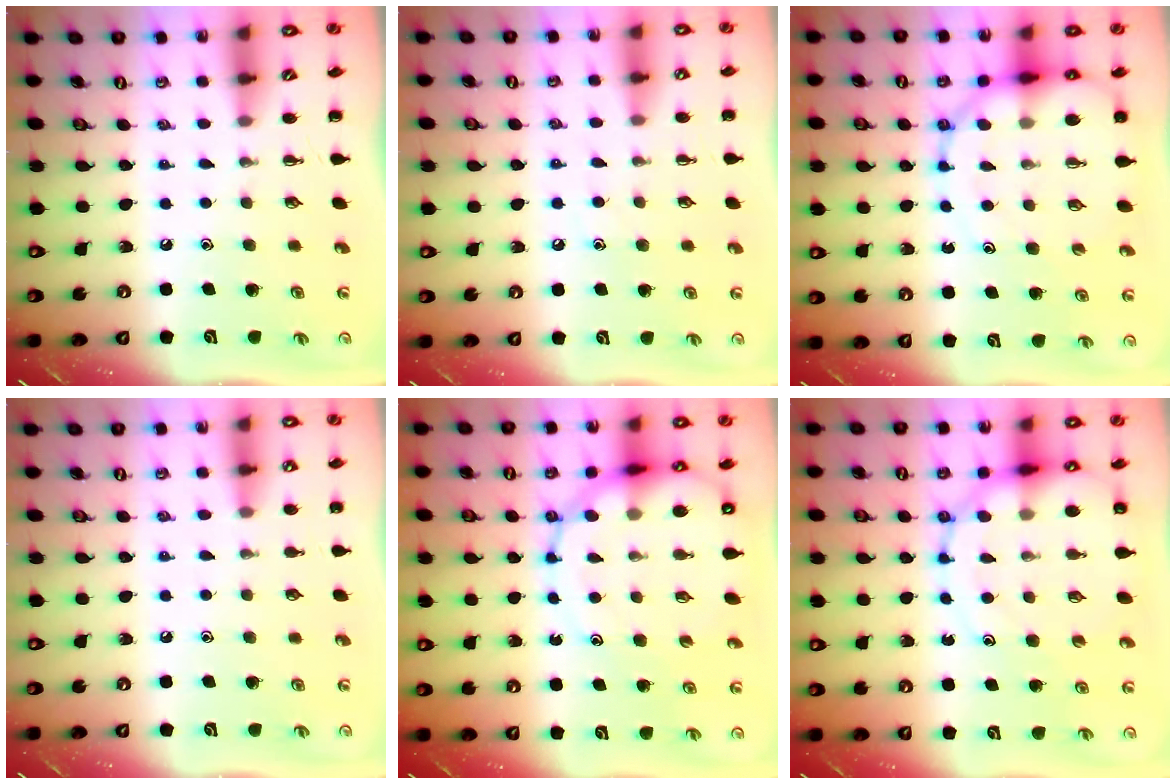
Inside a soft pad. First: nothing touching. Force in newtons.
{"total": 6.3, "press": 6.1, "slide": 1.7}
{"total": 13.3, "press": 12.9, "slide": 3.3}
{"total": 6.6, "press": 6.3, "slide": 1.9}
{"total": 16.1, "press": 15.7, "slide": 3.6}
{"total": 16.8, "press": 16.4, "slide": 3.7}